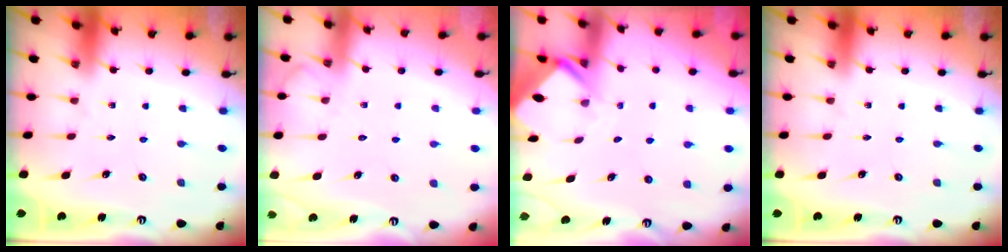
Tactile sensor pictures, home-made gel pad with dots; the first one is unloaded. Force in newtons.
{"total": 5.0, "press": 4.9, "slide": 0.6}
{"total": 2.9, "press": 2.9, "slide": 0.2}
{"total": 0.0}